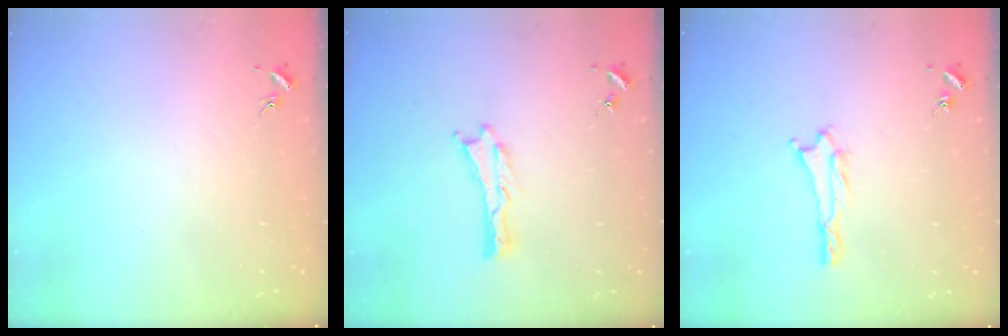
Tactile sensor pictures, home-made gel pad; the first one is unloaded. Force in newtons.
{"total": 0.0}
{"total": 1.0, "press": 1.0, "slide": 0.1}